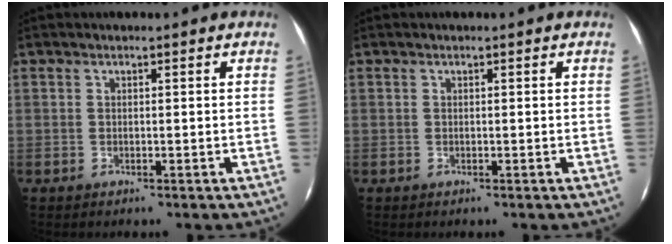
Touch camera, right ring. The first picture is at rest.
{"total": 0.0}